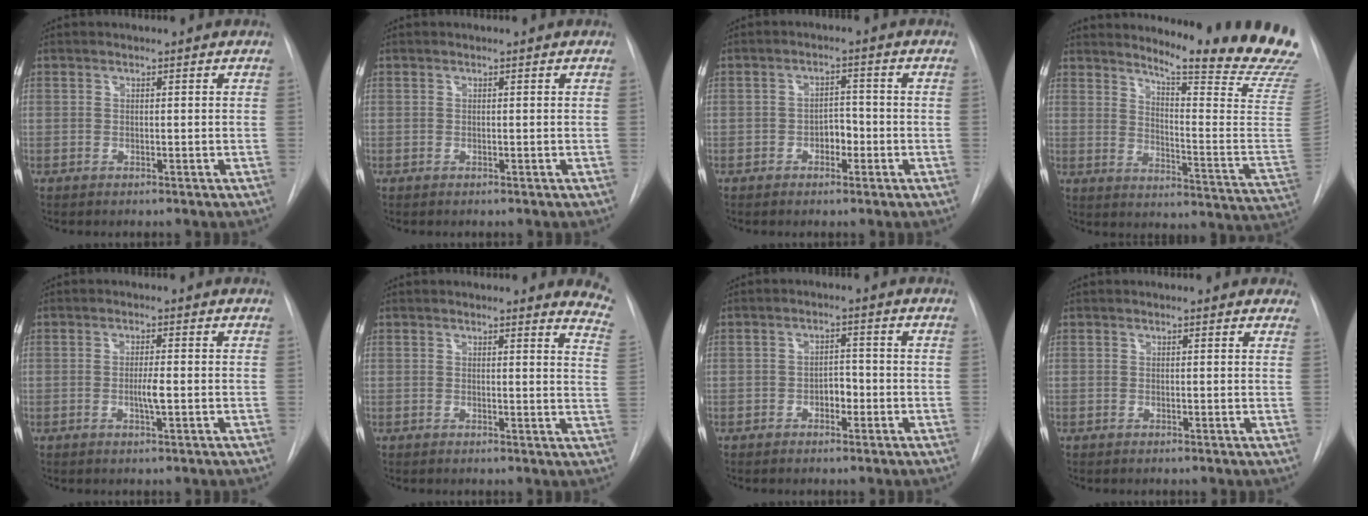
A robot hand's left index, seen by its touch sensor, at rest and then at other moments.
{"total": 0.0}
{"total": 3.1, "force": [-1.8, 1.7, 1.9], "torque": [-0.022, 0.003, -0.030]}
{"total": 21.6, "force": [19.7, -1.4, 8.8], "torque": [-0.133, -0.158, 0.235]}
{"total": 2.4, "force": [-1.0, 0.1, 2.2], "torque": [-0.042, -0.008, -0.017]}
{"total": 7.2, "force": [6.8, 1.0, 2.1], "torque": [-0.001, -0.056, 0.035]}
{"total": 2.8, "force": [-1.6, 1.5, 1.7], "torque": [-0.020, 0.002, -0.025]}
{"total": 3.4, "force": [2.9, 1.3, 1.3], "torque": [-0.007, -0.001, 0.015]}